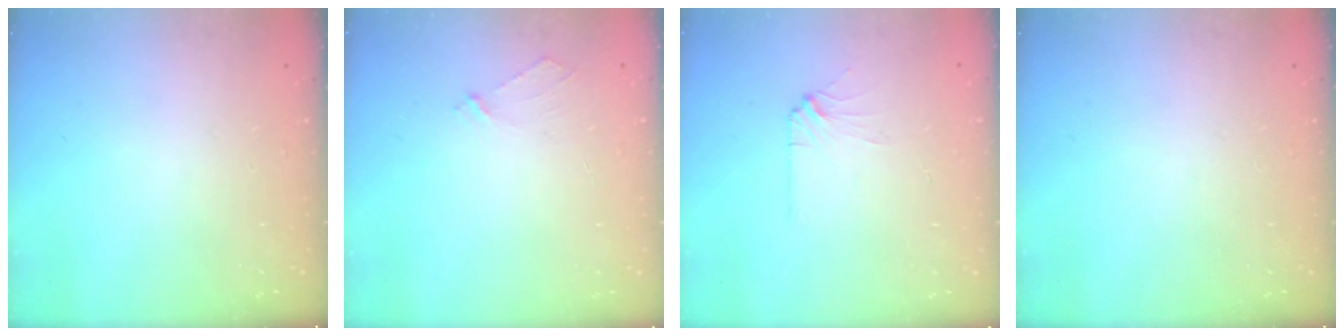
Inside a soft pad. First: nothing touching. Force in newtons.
{"total": 2.2, "press": 2.2, "slide": 0.2}
{"total": 2.9, "press": 2.8, "slide": 0.5}
{"total": 0.0}